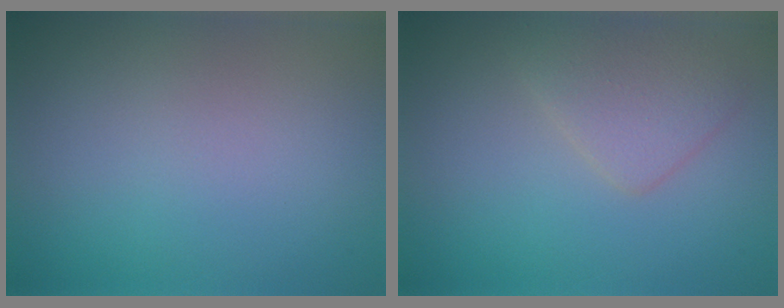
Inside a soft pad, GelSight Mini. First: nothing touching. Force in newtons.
{"total": 2.7, "press": 2.7, "slide": 0.2}